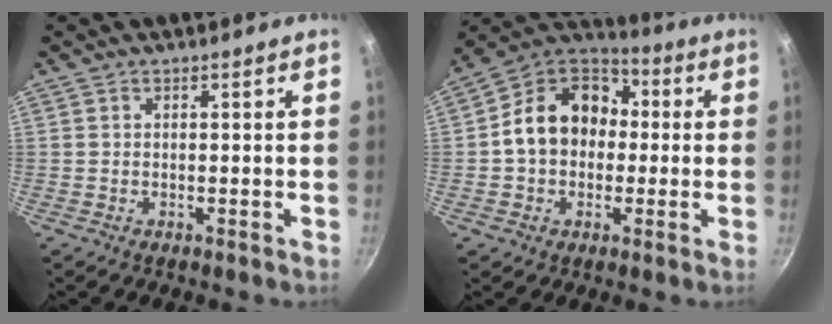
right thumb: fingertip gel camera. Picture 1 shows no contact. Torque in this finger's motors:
{"motor_torque": [1.36, 2.81, 1.37, -0.37, 0.14]}